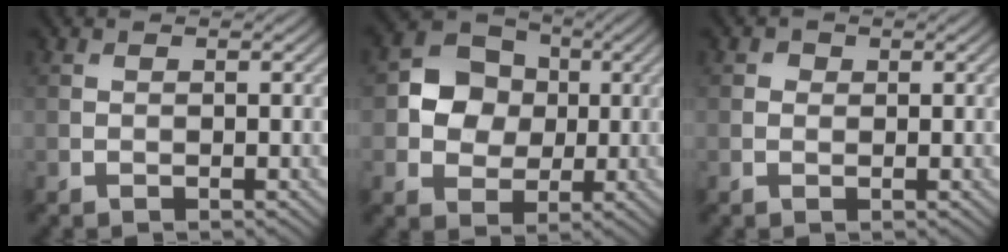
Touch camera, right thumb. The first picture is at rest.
{"total": 7.3, "force": [0.5, 6.3, 3.6], "torque": [-0.072, 0.010, -0.006]}
{"total": 0.8, "force": [0.2, 0.8, 0.2], "torque": [-0.002, -0.003, 0.000]}